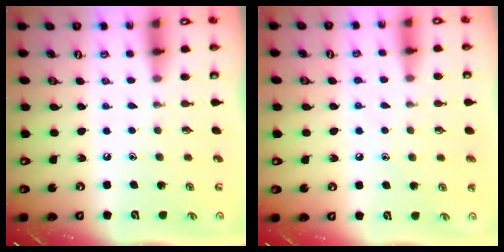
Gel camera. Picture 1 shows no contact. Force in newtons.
{"total": 4.9, "press": 4.8, "slide": 0.5}